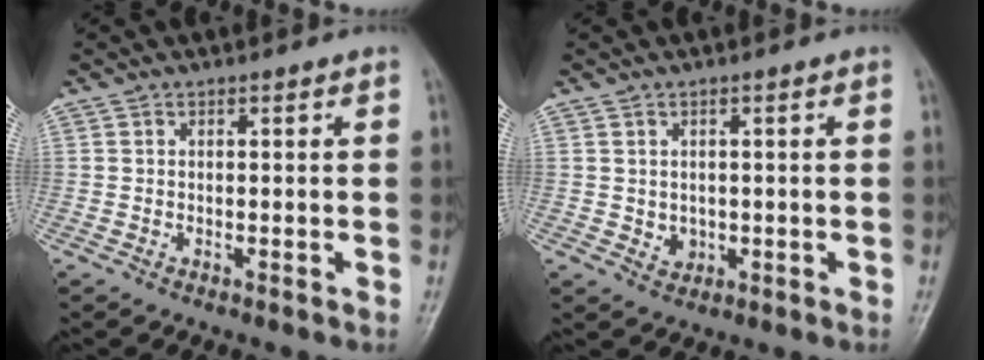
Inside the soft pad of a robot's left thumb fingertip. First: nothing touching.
{"total": 2.5, "force": [-0.1, 2.2, 1.3], "torque": [-0.010, 0.000, 0.006]}